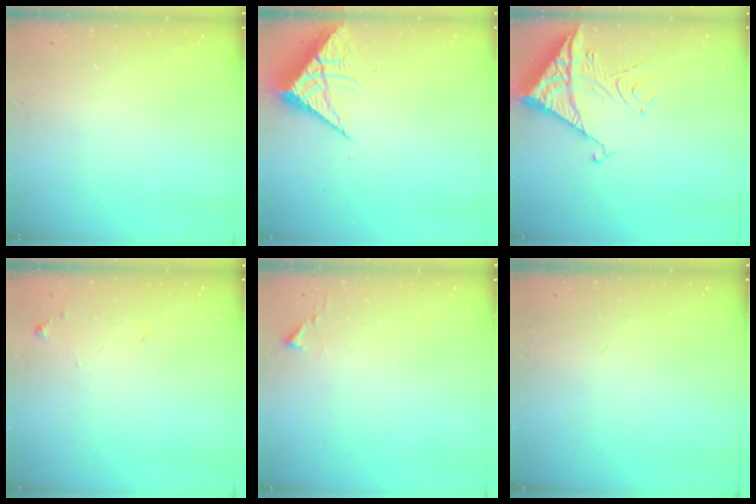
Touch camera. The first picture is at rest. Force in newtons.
{"total": 6.2, "press": 6.2, "slide": 0.4}
{"total": 13.7, "press": 13.6, "slide": 1.1}
{"total": 5.5, "press": 5.4, "slide": 0.4}
{"total": 1.1, "press": 1.1, "slide": 0.1}
{"total": 0.0}